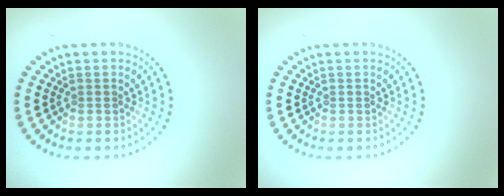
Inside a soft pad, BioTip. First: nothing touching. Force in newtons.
{"total": 0.0}